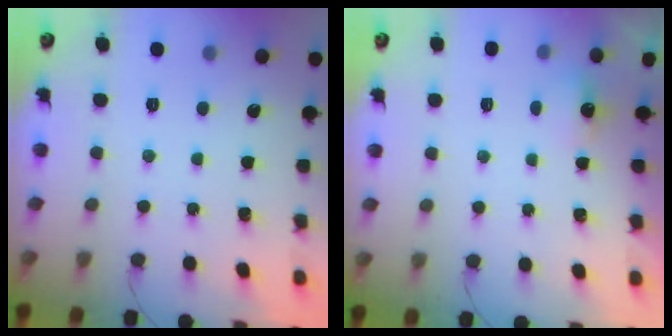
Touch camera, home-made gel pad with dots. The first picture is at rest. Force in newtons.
{"total": 1.7, "press": 1.5, "slide": 0.7}